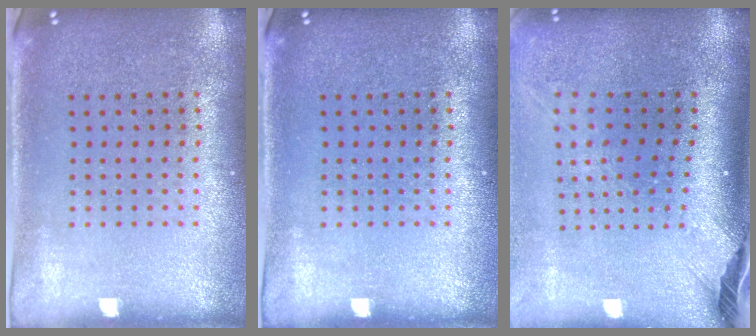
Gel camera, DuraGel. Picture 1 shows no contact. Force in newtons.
{"total": 0.0}
{"total": 2.5, "press": 1.8, "slide": 1.7}